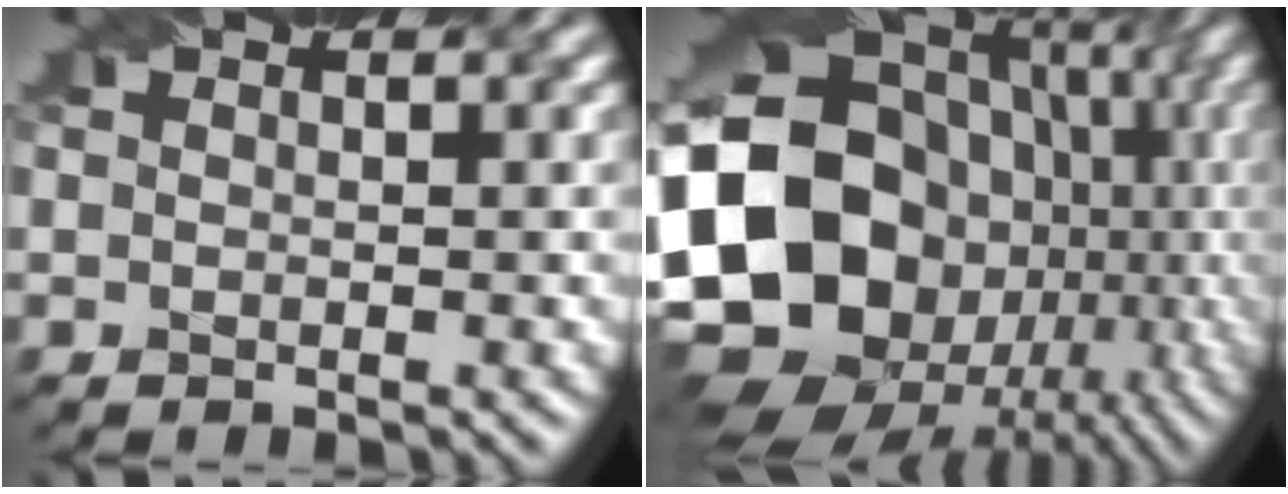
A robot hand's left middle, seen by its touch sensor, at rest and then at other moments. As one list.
[{"total": 20.9, "force": [-1.6, 17.3, 11.6], "torque": [-0.225, -0.018, -0.025]}]